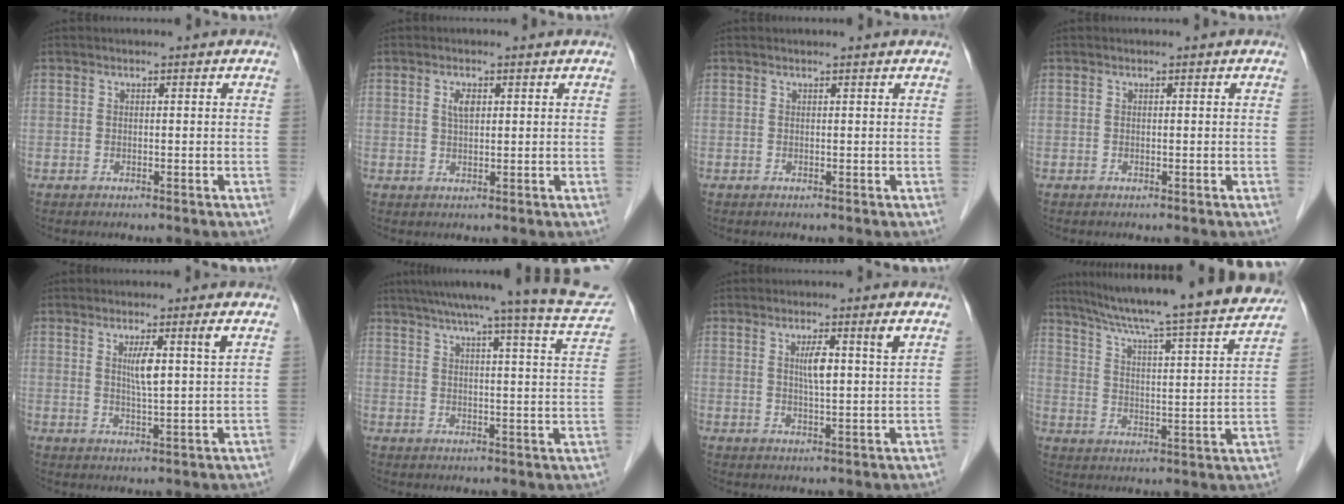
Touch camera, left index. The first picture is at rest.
{"total": 2.0, "force": [0.7, 0.9, 1.7], "torque": [-0.034, 0.004, 0.014]}
{"total": 1.0, "force": [1.0, 0.0, 0.3], "torque": [-0.010, 0.009, 0.010]}
{"total": 0.0}
{"total": 5.0, "force": [1.9, -0.6, 4.6], "torque": [-0.083, -0.003, 0.034]}
{"total": 19.3, "force": [17.3, -0.8, 8.5], "torque": [-0.121, -0.042, 0.206]}
{"total": 5.2, "force": [2.0, -0.2, 4.7], "torque": [-0.080, 0.004, 0.033]}
{"total": 24.6, "force": [22.0, 0.0, 11.0], "torque": [-0.176, -0.036, 0.295]}